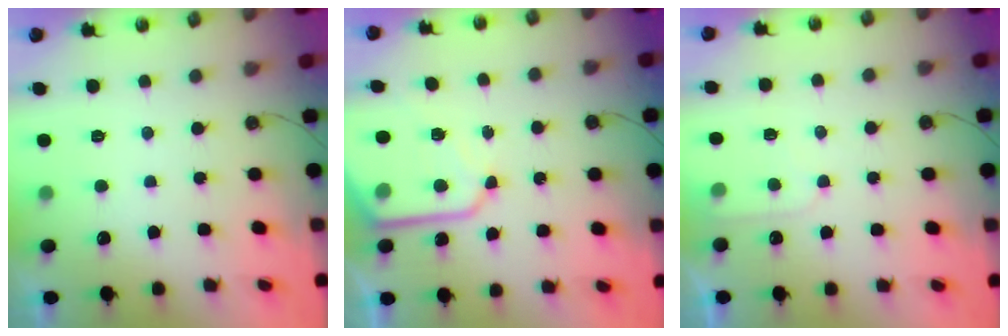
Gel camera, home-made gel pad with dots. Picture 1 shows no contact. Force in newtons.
{"total": 10.7, "press": 10.7, "slide": 0.9}
{"total": 5.6, "press": 5.5, "slide": 0.7}